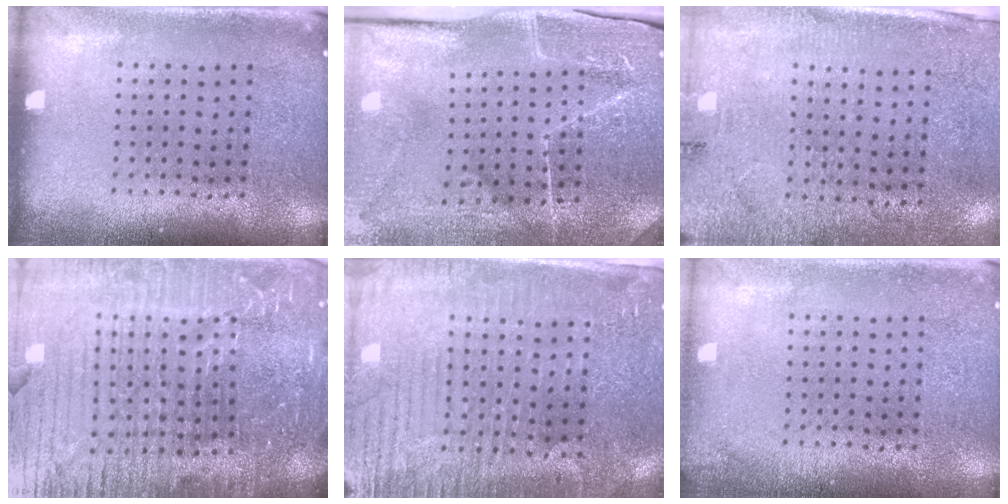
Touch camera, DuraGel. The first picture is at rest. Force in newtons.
{"total": 3.8, "press": 3.8, "slide": 0.5}
{"total": 2.7, "press": 2.4, "slide": 1.3}
{"total": 6.9, "press": 6.0, "slide": 3.4}
{"total": 3.8, "press": 3.5, "slide": 1.3}
{"total": 0.9, "press": 0.9, "slide": 0.1}